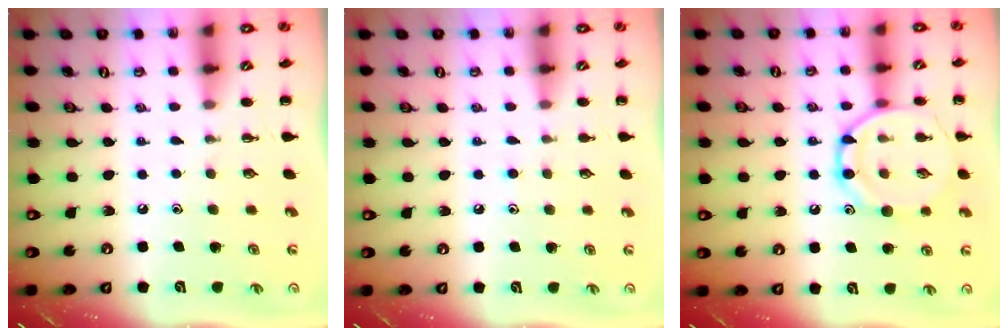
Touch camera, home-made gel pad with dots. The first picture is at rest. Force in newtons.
{"total": 5.2, "press": 4.9, "slide": 1.6}
{"total": 13.9, "press": 13.9, "slide": 0.7}